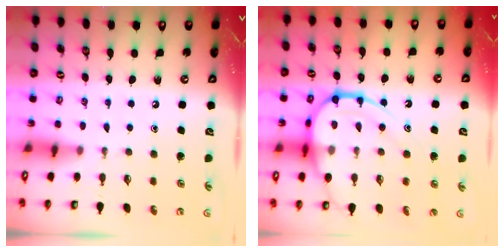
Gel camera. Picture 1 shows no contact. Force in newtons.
{"total": 16.7, "press": 16.6, "slide": 1.4}